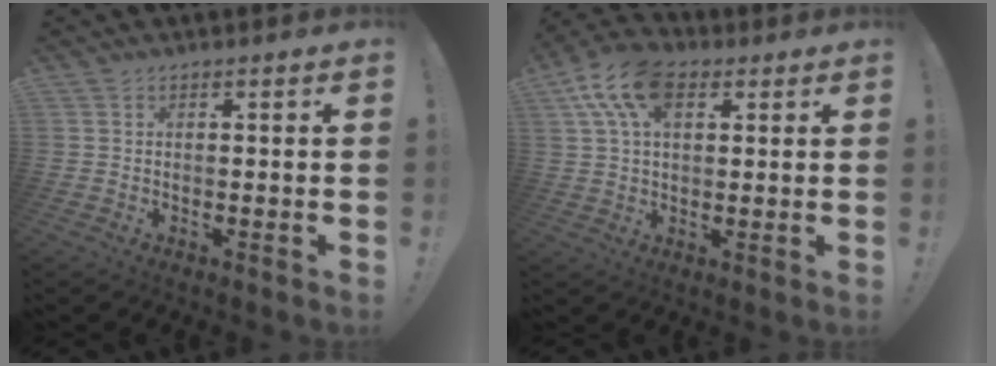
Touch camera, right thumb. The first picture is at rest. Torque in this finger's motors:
{"motor_torque": [0.27, 0.27, 0.11, 0.11, 0.11]}